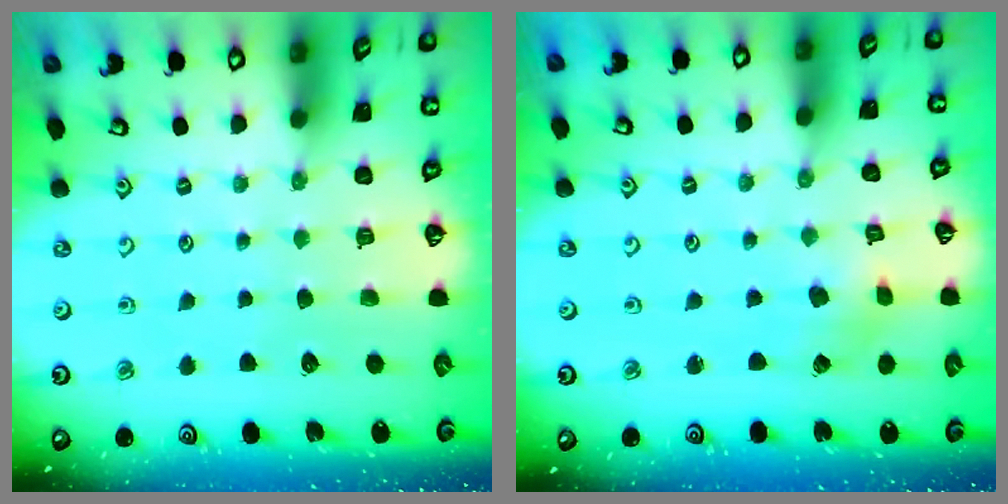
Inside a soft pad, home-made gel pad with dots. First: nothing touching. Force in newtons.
{"total": 2.7, "press": 2.7, "slide": 0.4}